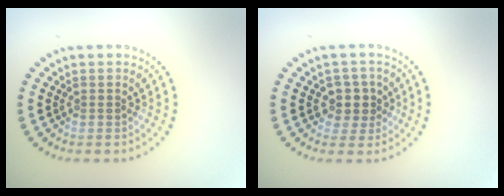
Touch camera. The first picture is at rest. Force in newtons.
{"total": 2.4, "press": 2.0, "slide": 1.3}